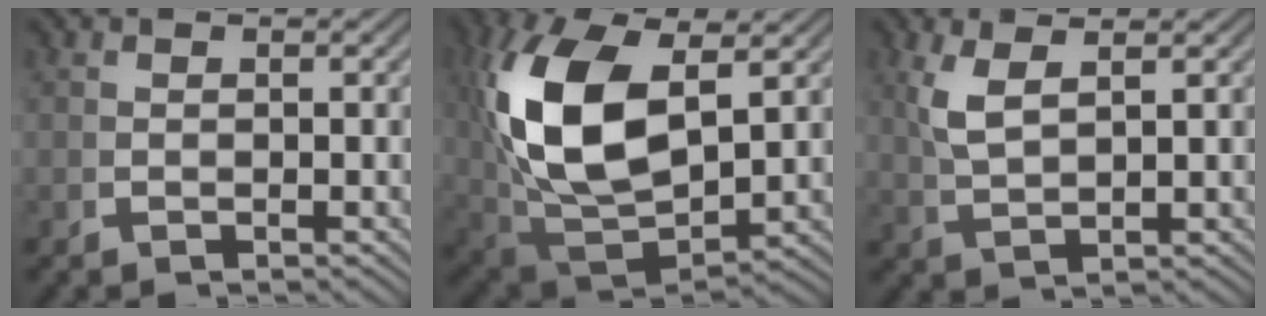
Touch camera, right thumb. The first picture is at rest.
{"total": 13.7, "force": [0.9, 8.5, 10.8], "torque": [-0.267, -0.046, 0.045]}
{"total": 3.5, "force": [2.1, 0.9, 2.6], "torque": [-0.061, -0.002, 0.056]}